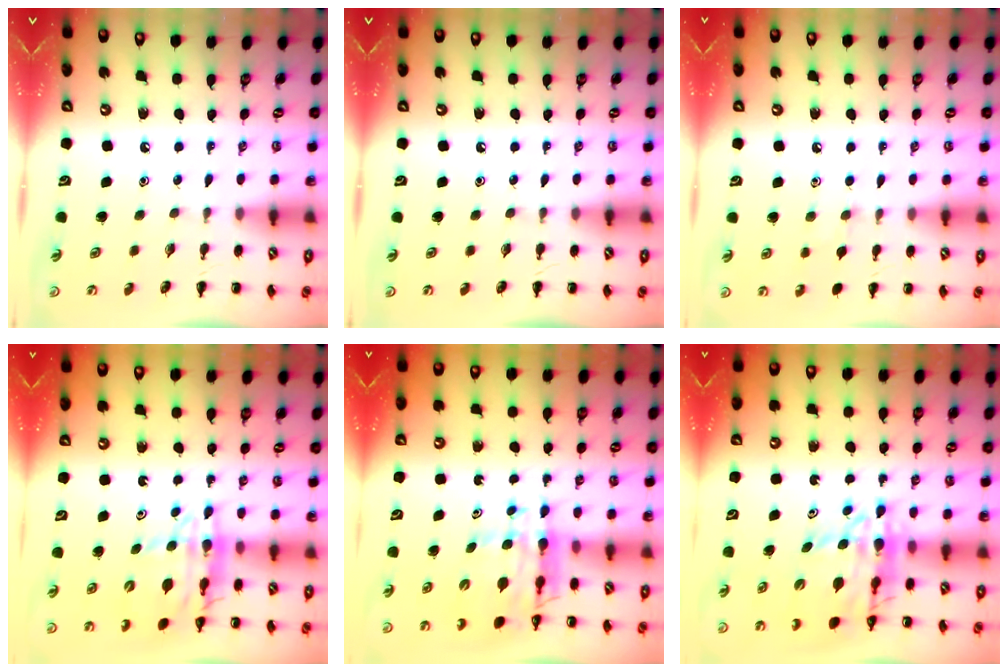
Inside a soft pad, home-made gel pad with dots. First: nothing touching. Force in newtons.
{"total": 0.0}
{"total": 5.5, "press": 5.1, "slide": 2.0}
{"total": 11.3, "press": 10.7, "slide": 3.7}
{"total": 9.3, "press": 8.9, "slide": 2.8}
{"total": 14.6, "press": 14.0, "slide": 4.2}